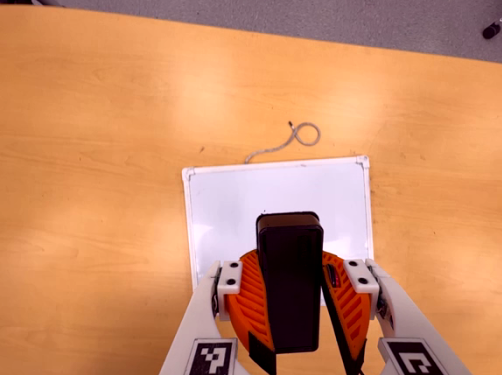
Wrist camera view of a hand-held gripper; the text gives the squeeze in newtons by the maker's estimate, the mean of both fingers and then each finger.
{"total": 11.5, "left": 11.4, "right": 11.5}